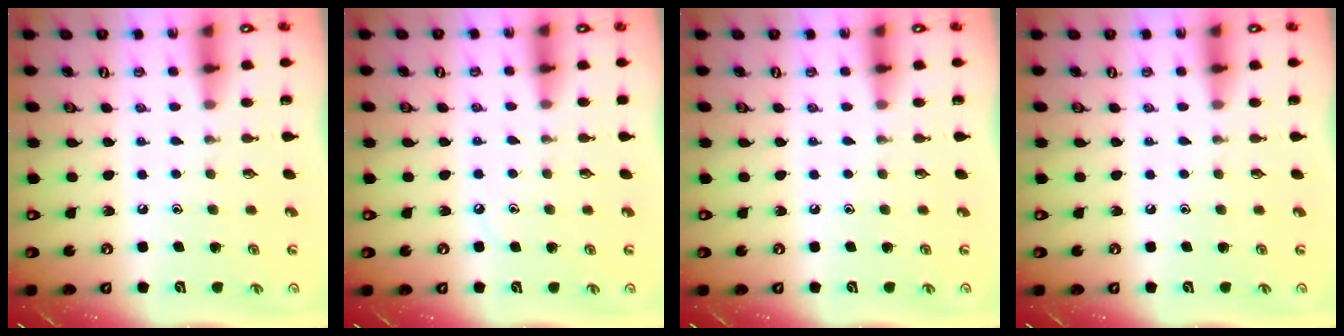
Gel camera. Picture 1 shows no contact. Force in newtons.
{"total": 2.5, "press": 2.5, "slide": 0.4}
{"total": 0.0}
{"total": 0.0}